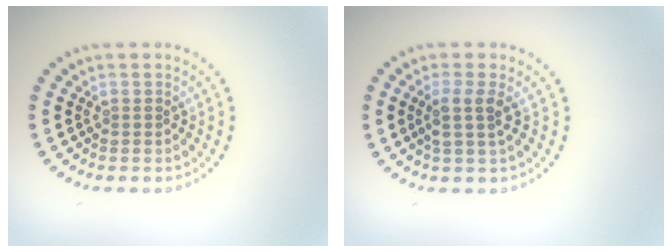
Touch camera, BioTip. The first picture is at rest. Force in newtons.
{"total": 2.2, "press": 1.8, "slide": 1.2}